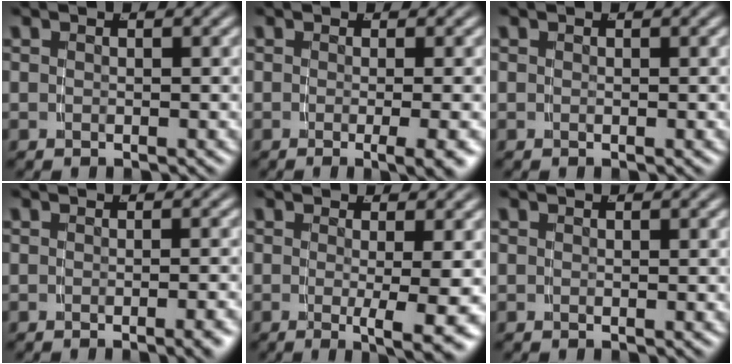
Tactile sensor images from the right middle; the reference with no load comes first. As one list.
[{"total": 3.7, "force": [-2.0, 0.0, 3.1], "torque": [-0.031, -0.006, -0.029]}, {"total": 0.0}, {"total": 1.3, "force": [-0.9, -0.4, 0.9], "torque": [-0.010, 0.010, -0.018]}, {"total": 5.1, "force": [-2.8, -0.3, 4.2], "torque": [-0.056, -0.023, -0.035]}, {"total": 0.0}]